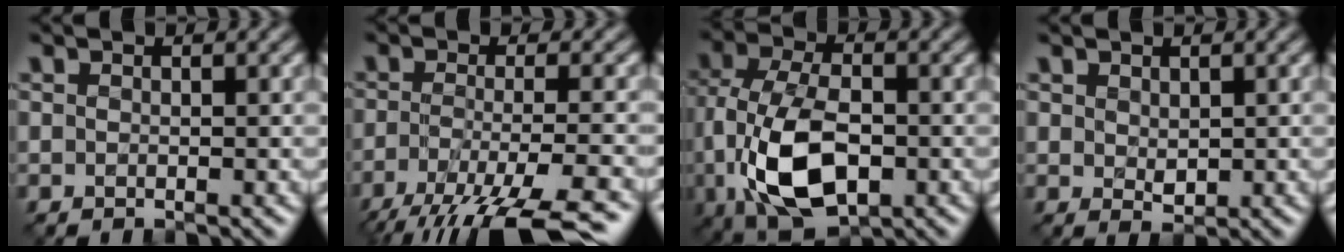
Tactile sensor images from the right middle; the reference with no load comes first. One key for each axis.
{"total": 9.6, "fx": -6.5, "fy": 2.2, "fz": 6.7, "tx": -0.108, "ty": -0.012, "tz": -0.108}
{"total": 9.8, "fx": -2.5, "fy": 5.4, "fz": 7.8, "tx": -0.168, "ty": -0.010, "tz": -0.050}
{"total": 1.4, "fx": 0.4, "fy": 1.0, "fz": 0.9, "tx": -0.016, "ty": -0.006, "tz": 0.013}